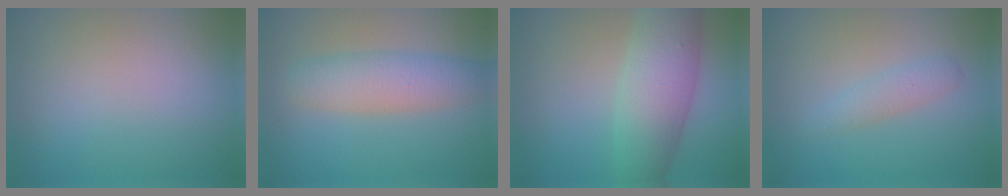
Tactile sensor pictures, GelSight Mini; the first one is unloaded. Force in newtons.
{"total": 4.8, "press": 4.8, "slide": 0.2}
{"total": 7.1, "press": 7.1, "slide": 0.1}
{"total": 1.7, "press": 1.7, "slide": 0.0}